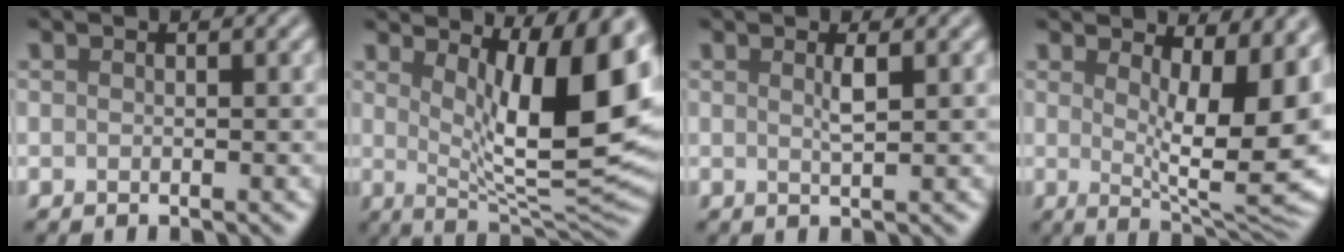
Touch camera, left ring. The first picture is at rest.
{"total": 12.4, "force": [3.9, 3.5, 11.2], "torque": [-0.152, -0.014, 0.066]}
{"total": 1.3, "force": [0.5, 0.2, 1.2], "torque": [-0.023, -0.001, 0.005]}
{"total": 11.3, "force": [2.8, 3.7, 10.3], "torque": [-0.124, -0.014, 0.048]}